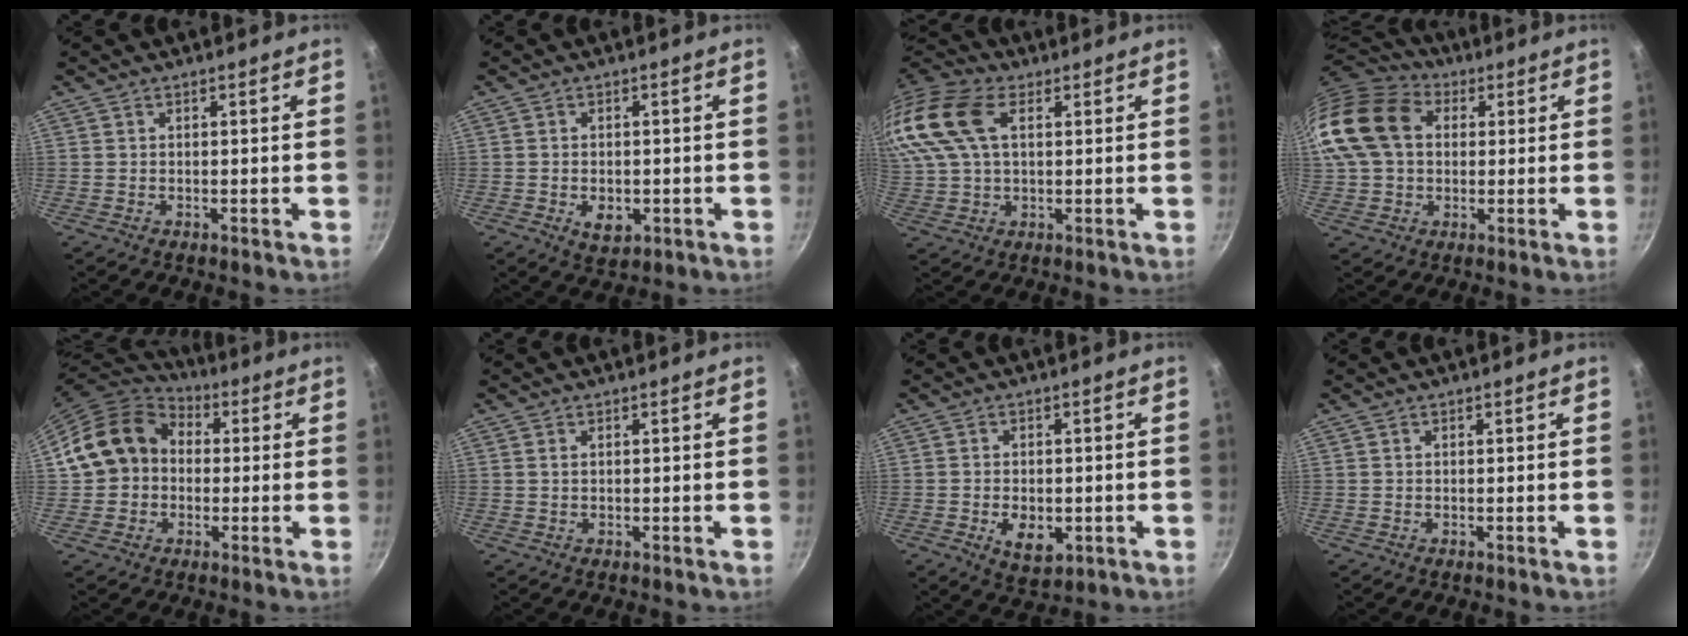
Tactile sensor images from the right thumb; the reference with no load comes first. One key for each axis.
{"total": 4.7, "fx": -1.3, "fy": 3.1, "fz": 3.3, "tx": -0.044, "ty": 0.000, "tz": -0.013}
{"total": 18.1, "fx": 5.6, "fy": 10.9, "fz": 13.2, "tx": -0.292, "ty": 0.027, "tz": 0.098}
{"total": 18.1, "fx": 3.5, "fy": 13.5, "fz": 11.6, "tx": -0.224, "ty": 0.031, "tz": 0.052}
{"total": 15.2, "fx": 0.9, "fy": 12.8, "fz": 8.2, "tx": -0.122, "ty": 0.042, "tz": 0.004}
{"total": 0.6, "fx": 0.2, "fy": 0.4, "fz": 0.4, "tx": -0.010, "ty": 0.000, "tz": 0.006}
{"total": 6.7, "fx": -1.7, "fy": 4.1, "fz": 5.0, "tx": -0.068, "ty": -0.002, "tz": -0.019}
{"total": 0.0}